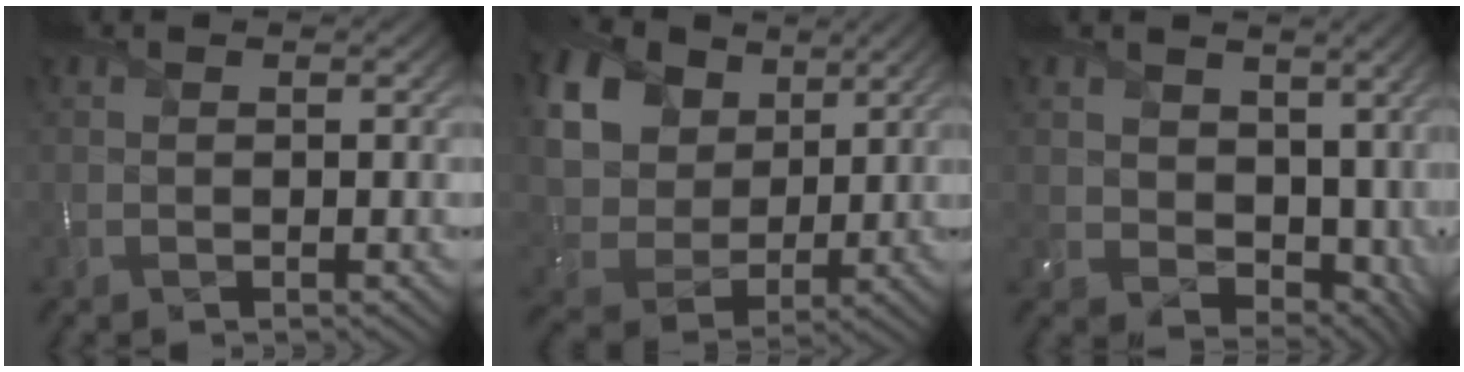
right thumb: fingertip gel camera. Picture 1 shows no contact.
{"total": 18.7, "force": [8.6, 13.7, 9.3], "torque": [-0.286, 0.029, 0.198]}
{"total": 8.5, "force": [2.3, 6.3, 5.2], "torque": [-0.118, -0.025, 0.050]}